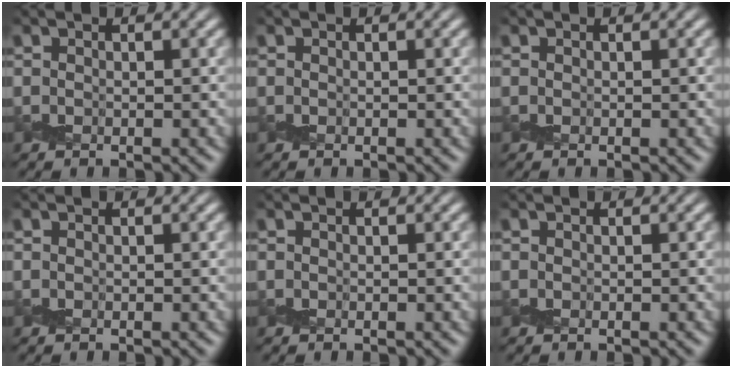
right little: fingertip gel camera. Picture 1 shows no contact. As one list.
[{"total": 0.0}, {"total": 0.0}, {"total": 0.0}, {"total": 0.0}, {"total": 0.0}]